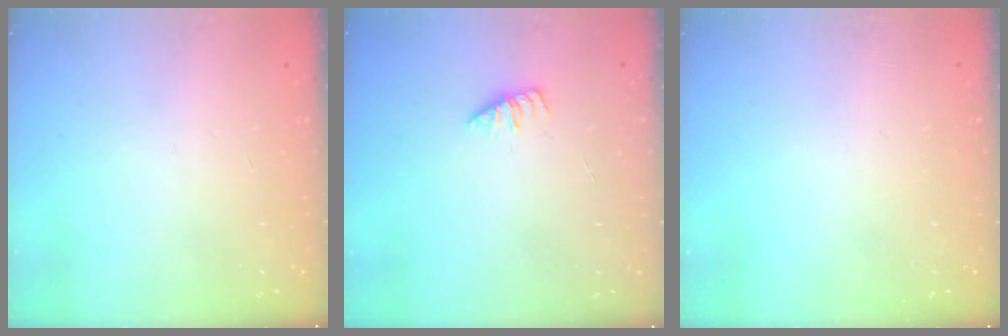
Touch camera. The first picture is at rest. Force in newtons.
{"total": 1.3, "press": 1.3, "slide": 0.2}
{"total": 0.0}